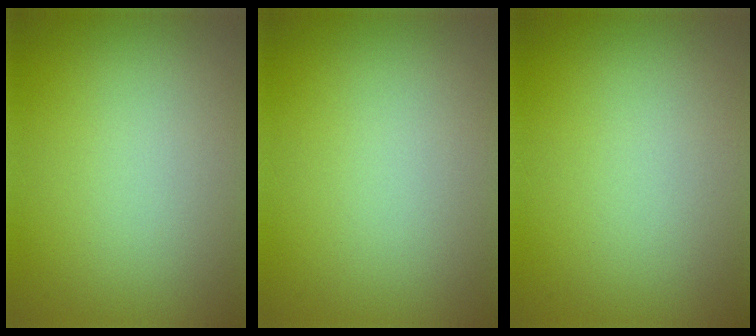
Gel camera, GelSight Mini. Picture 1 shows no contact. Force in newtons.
{"total": 0.0}
{"total": 0.0}